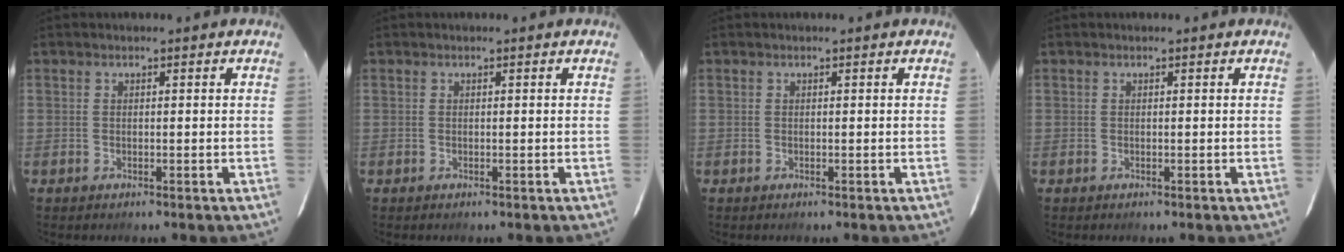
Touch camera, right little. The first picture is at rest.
{"total": 0.0}
{"total": 0.0}
{"total": 0.0}